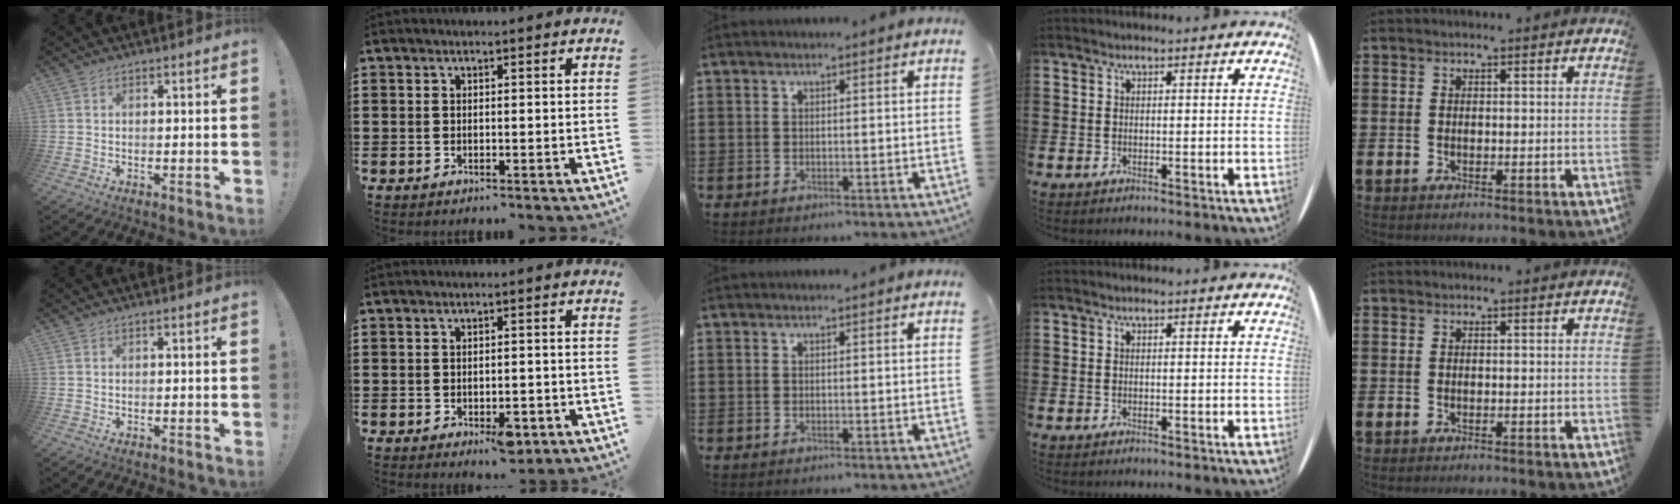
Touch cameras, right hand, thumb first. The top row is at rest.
{"index": {"total": 2.8, "force": [-1.5, 1.2, 2.1], "torque": [-0.034, 0.003, -0.027]}}